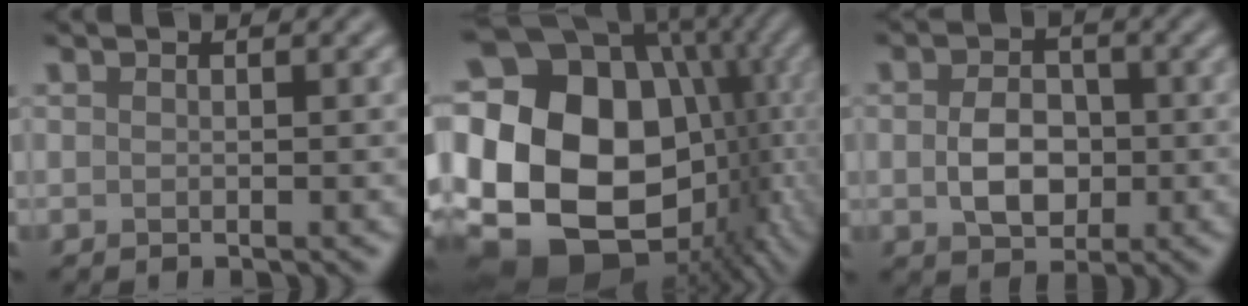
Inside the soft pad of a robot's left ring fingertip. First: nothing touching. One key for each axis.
{"total": 21.0, "fx": -1.8, "fy": 16.1, "fz": 13.4, "tx": -0.224, "ty": 0.010, "tz": -0.017}
{"total": 4.4, "fx": -0.3, "fy": 3.1, "fz": 3.0, "tx": -0.056, "ty": -0.002, "tz": -0.008}